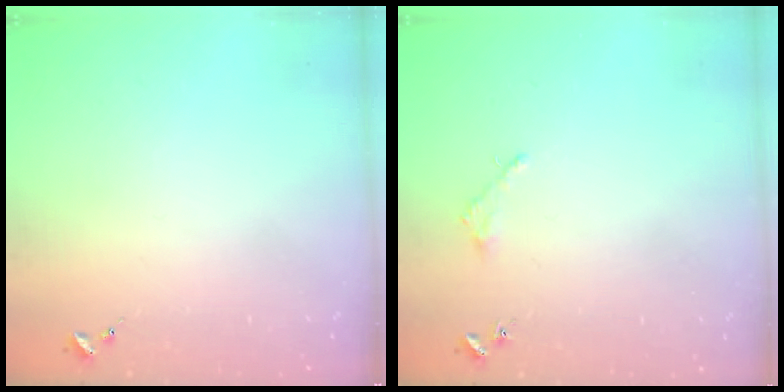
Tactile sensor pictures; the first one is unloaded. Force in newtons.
{"total": 1.6, "press": 1.6, "slide": 0.2}